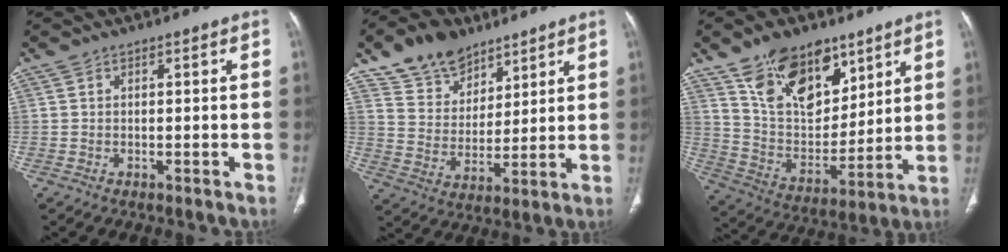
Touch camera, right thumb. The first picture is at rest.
{"total": 12.8, "force": [9.1, 8.2, 3.7], "torque": [-0.029, -0.043, 0.171]}
{"total": 18.6, "force": [11.3, 10.6, 10.4], "torque": [-0.124, -0.059, 0.209]}